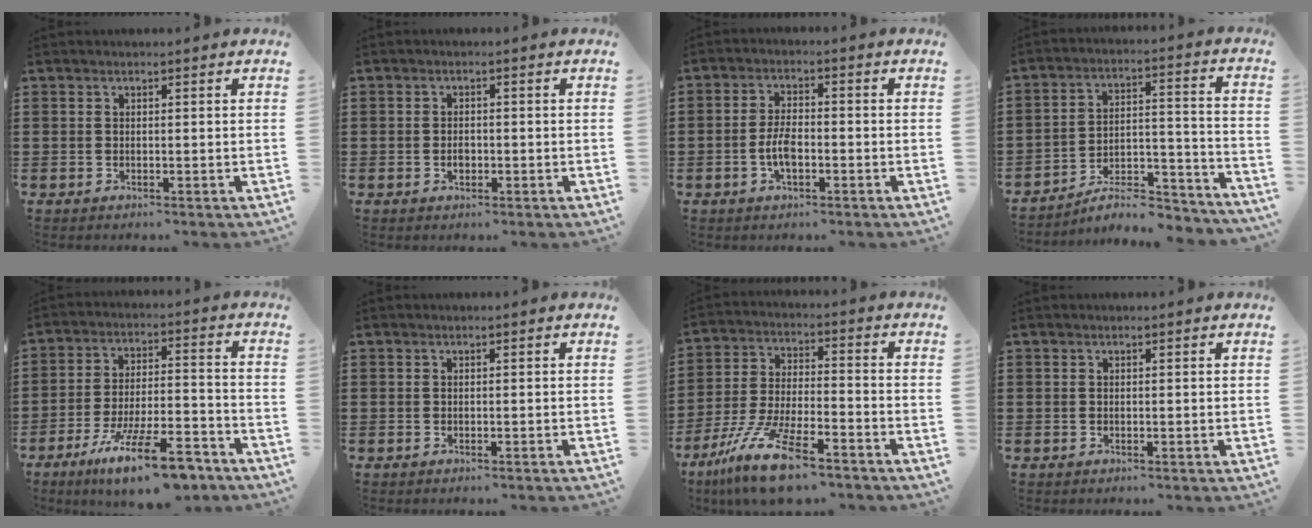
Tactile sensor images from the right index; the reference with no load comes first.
{"total": 1.6, "force": [-0.4, 1.0, 1.1], "torque": [-0.022, 0.002, -0.007]}
{"total": 4.4, "force": [-1.2, 1.9, 3.8], "torque": [-0.088, 0.000, -0.027]}
{"total": 7.6, "force": [-6.6, 2.0, 3.2], "torque": [-0.040, 0.017, -0.124]}
{"total": 13.2, "force": [-9.6, 2.6, 8.8], "torque": [-0.150, 0.032, -0.170]}
{"total": 0.0}
{"total": 13.2, "force": [-9.8, 2.4, 8.5], "torque": [-0.181, 0.015, -0.185]}
{"total": 0.0}